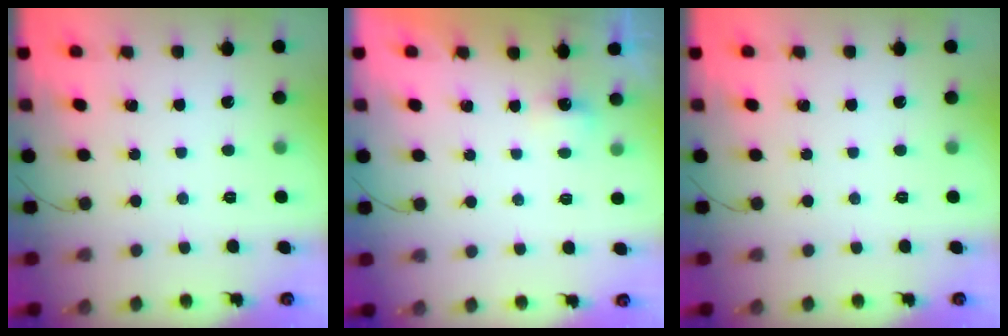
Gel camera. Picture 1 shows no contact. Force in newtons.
{"total": 2.2, "press": 2.2, "slide": 0.5}
{"total": 0.0}